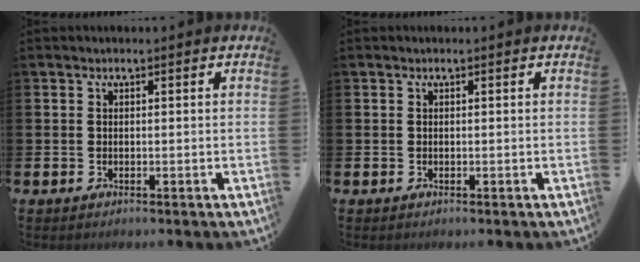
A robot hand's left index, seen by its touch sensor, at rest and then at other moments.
{"total": 0.0}